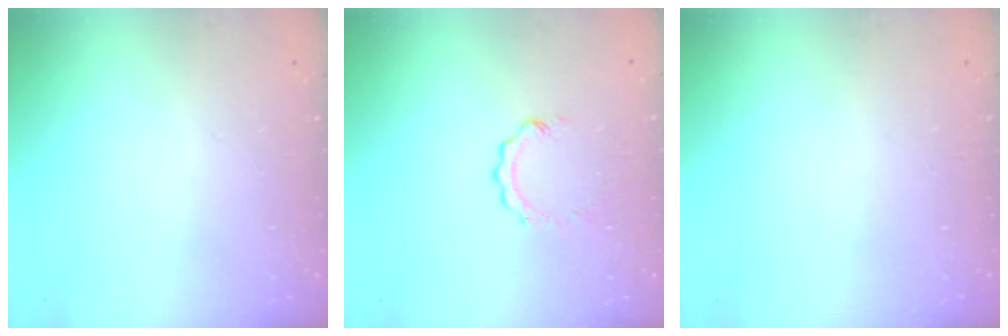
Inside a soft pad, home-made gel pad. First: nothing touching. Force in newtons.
{"total": 2.8, "press": 2.8, "slide": 0.4}
{"total": 0.0}